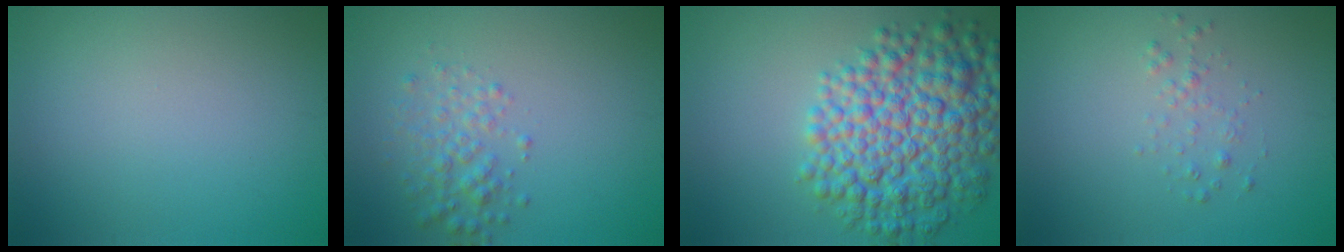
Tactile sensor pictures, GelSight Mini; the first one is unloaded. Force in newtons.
{"total": 2.4, "press": 2.4, "slide": 0.1}
{"total": 9.6, "press": 9.6, "slide": 0.1}
{"total": 1.1, "press": 1.1, "slide": 0.1}